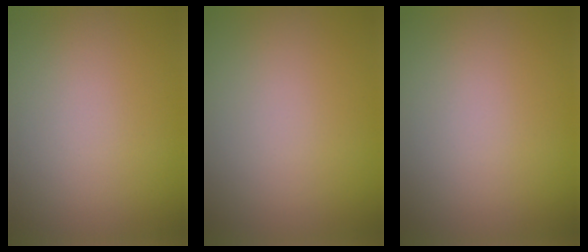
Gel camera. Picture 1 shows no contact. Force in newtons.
{"total": 0.0}
{"total": 0.0}